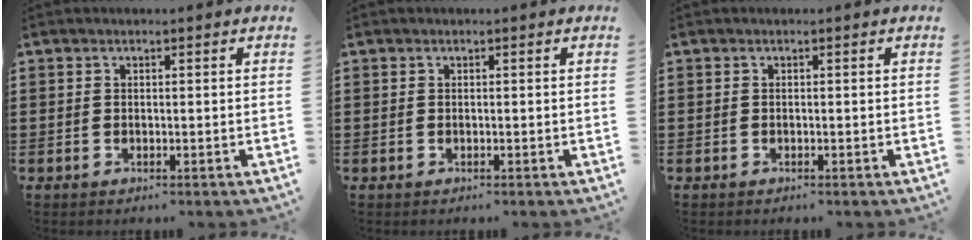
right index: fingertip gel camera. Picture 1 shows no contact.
{"total": 0.0}
{"total": 0.0}